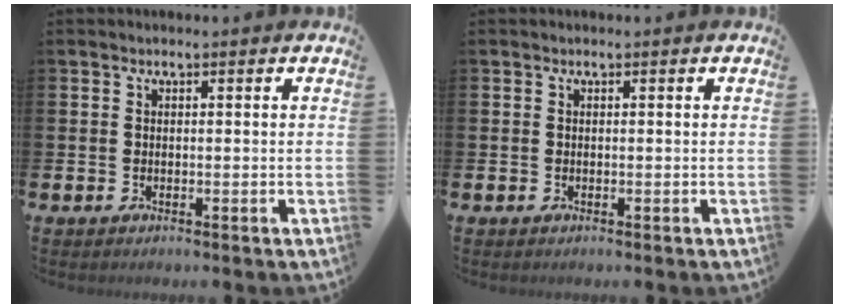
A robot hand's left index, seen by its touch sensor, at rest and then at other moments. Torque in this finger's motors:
{"motor_torque": [0.00, 0.00, 0.00, 0.00]}